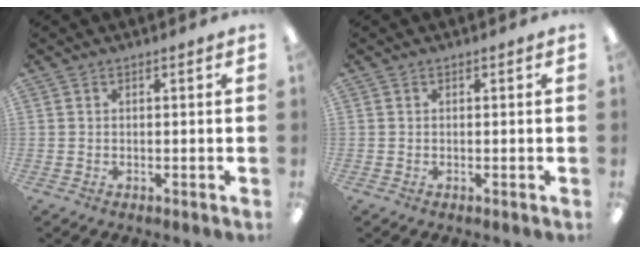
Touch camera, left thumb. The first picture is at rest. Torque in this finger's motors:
{"motor_torque": [0.00, 0.00, 0.00, 0.00, 0.00]}